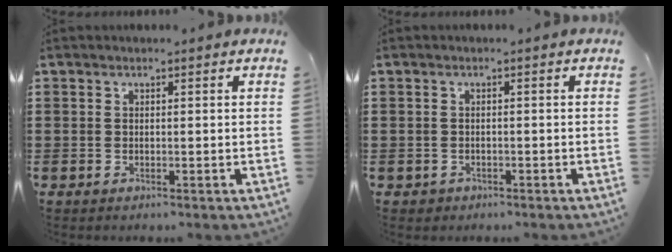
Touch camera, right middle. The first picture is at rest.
{"total": 0.9, "force": [-0.6, 0.6, -0.1], "torque": [0.000, 0.005, -0.017]}